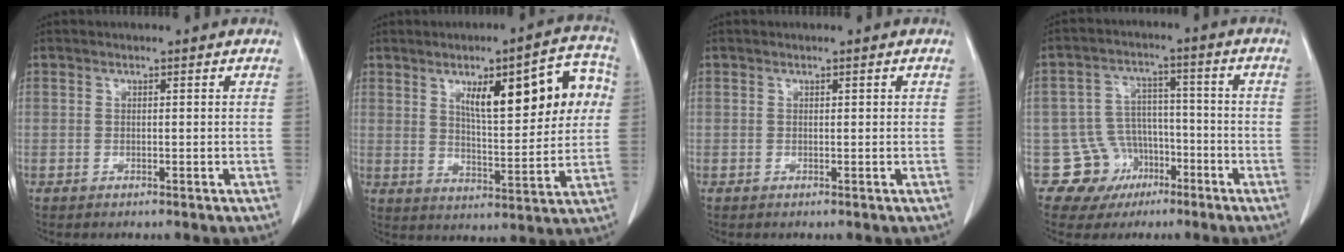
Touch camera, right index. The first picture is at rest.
{"total": 15.5, "force": [4.9, 4.2, 14.1], "torque": [-0.184, 0.026, 0.071]}
{"total": 0.0}
{"total": 8.9, "force": [-4.2, 7.9, 0.3], "torque": [0.006, 0.036, -0.056]}